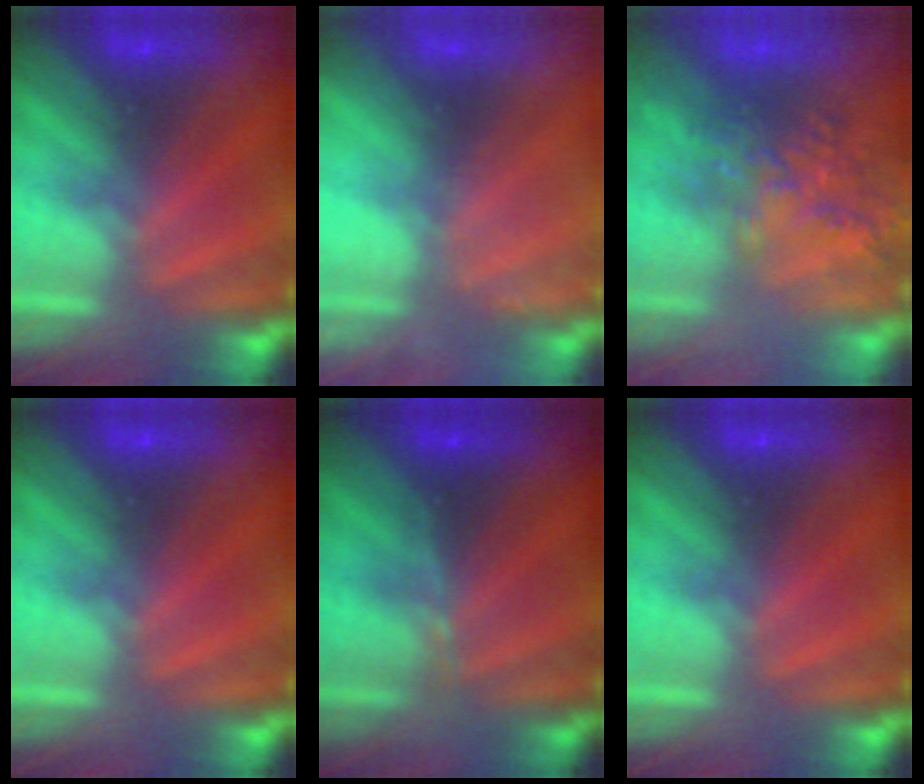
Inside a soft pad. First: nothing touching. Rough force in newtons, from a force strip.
{"total": 2.4}
{"total": 9.4}
{"total": 0.0}
{"total": 2.9}
{"total": 0.0}